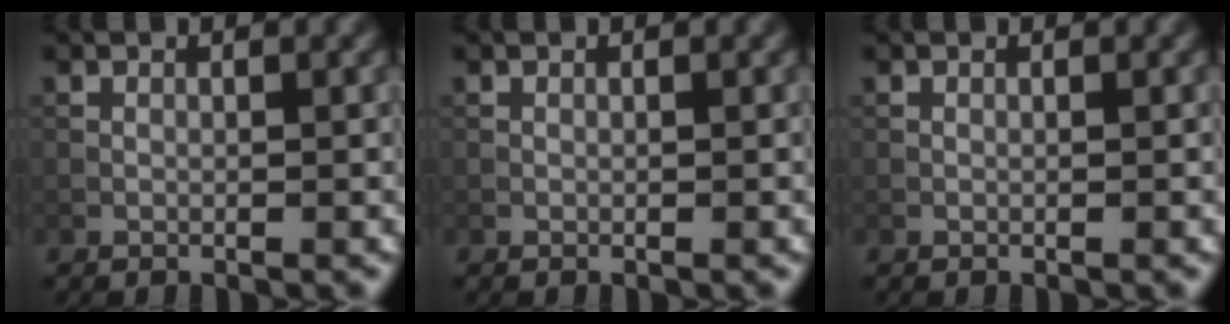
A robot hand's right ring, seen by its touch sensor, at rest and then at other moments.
{"total": 0.0}
{"total": 0.0}